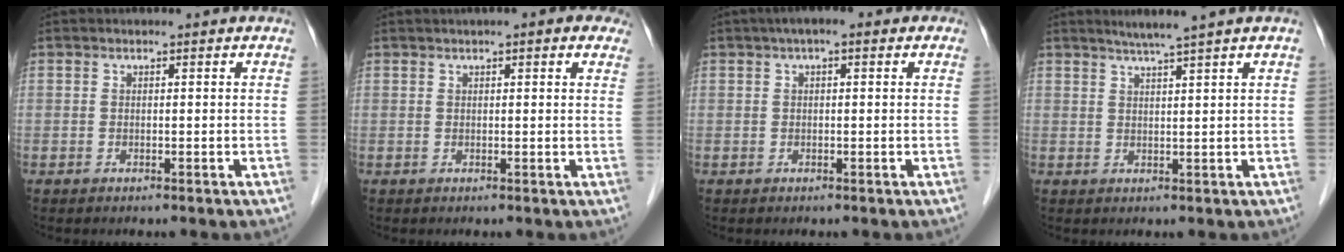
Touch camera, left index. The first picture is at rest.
{"total": 4.5, "force": [2.9, 1.0, 3.3], "torque": [-0.029, 0.022, 0.028]}
{"total": 3.2, "force": [1.4, 1.3, 2.6], "torque": [-0.041, 0.021, 0.014]}
{"total": 3.8, "force": [2.9, -1.2, 2.1], "torque": [-0.034, -0.001, 0.053]}